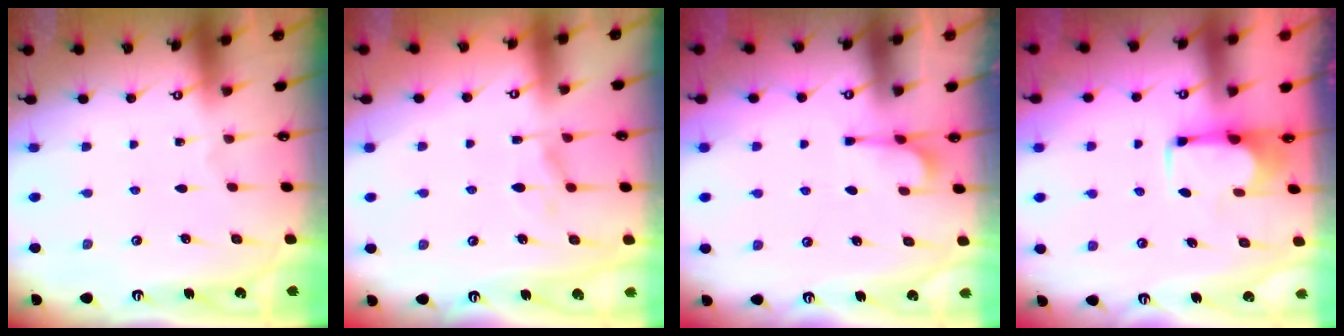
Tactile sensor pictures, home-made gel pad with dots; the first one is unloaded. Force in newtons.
{"total": 1.3, "press": 0.1, "slide": 1.3}
{"total": 2.5, "press": 2.2, "slide": 1.2}
{"total": 1.9, "press": 1.7, "slide": 0.8}